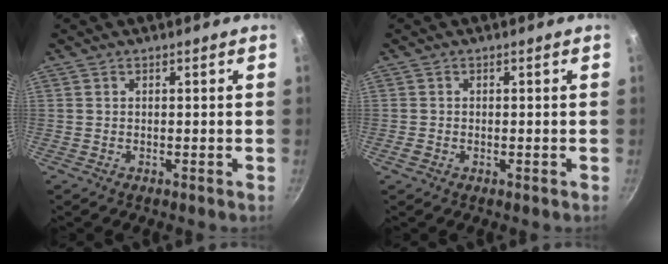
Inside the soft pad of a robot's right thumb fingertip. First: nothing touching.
{"total": 1.2, "force": [-0.4, 0.8, 0.7], "torque": [-0.013, 0.003, -0.010]}